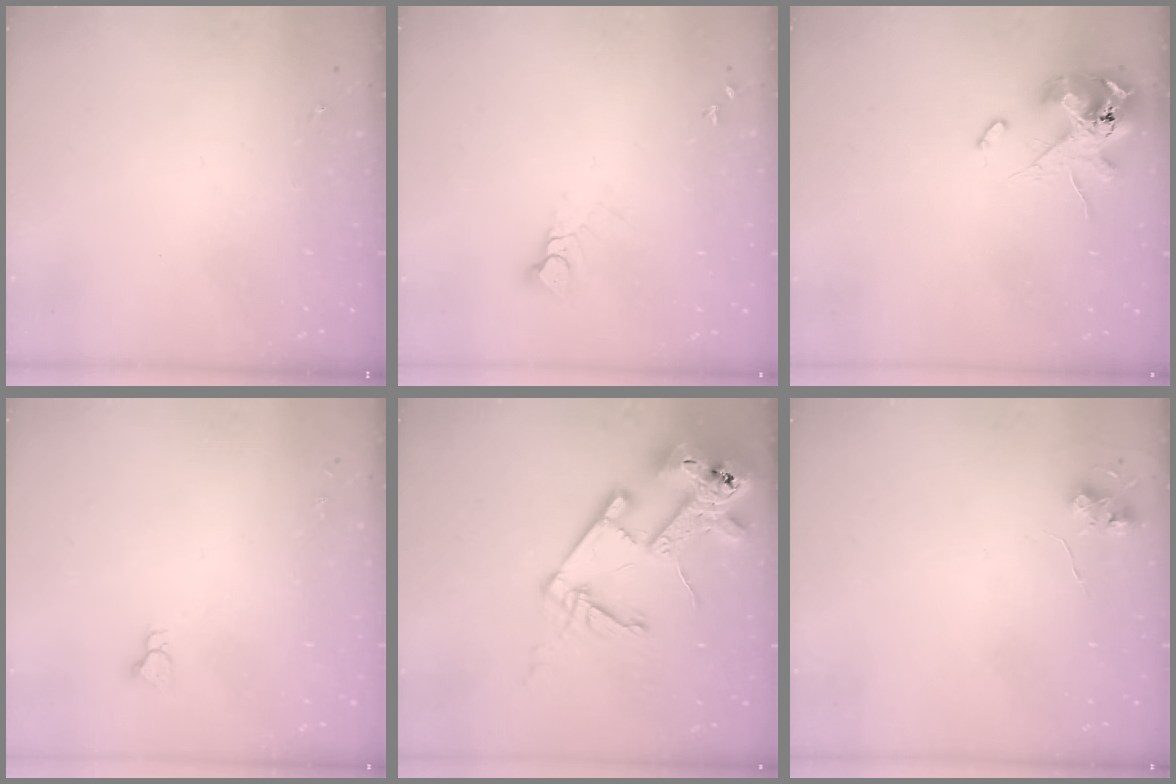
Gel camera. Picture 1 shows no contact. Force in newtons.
{"total": 4.0, "press": 3.9, "slide": 0.4}
{"total": 12.7, "press": 12.5, "slide": 2.1}
{"total": 2.9, "press": 2.9, "slide": 0.2}
{"total": 21.7, "press": 21.5, "slide": 2.7}
{"total": 5.5, "press": 5.5, "slide": 0.5}